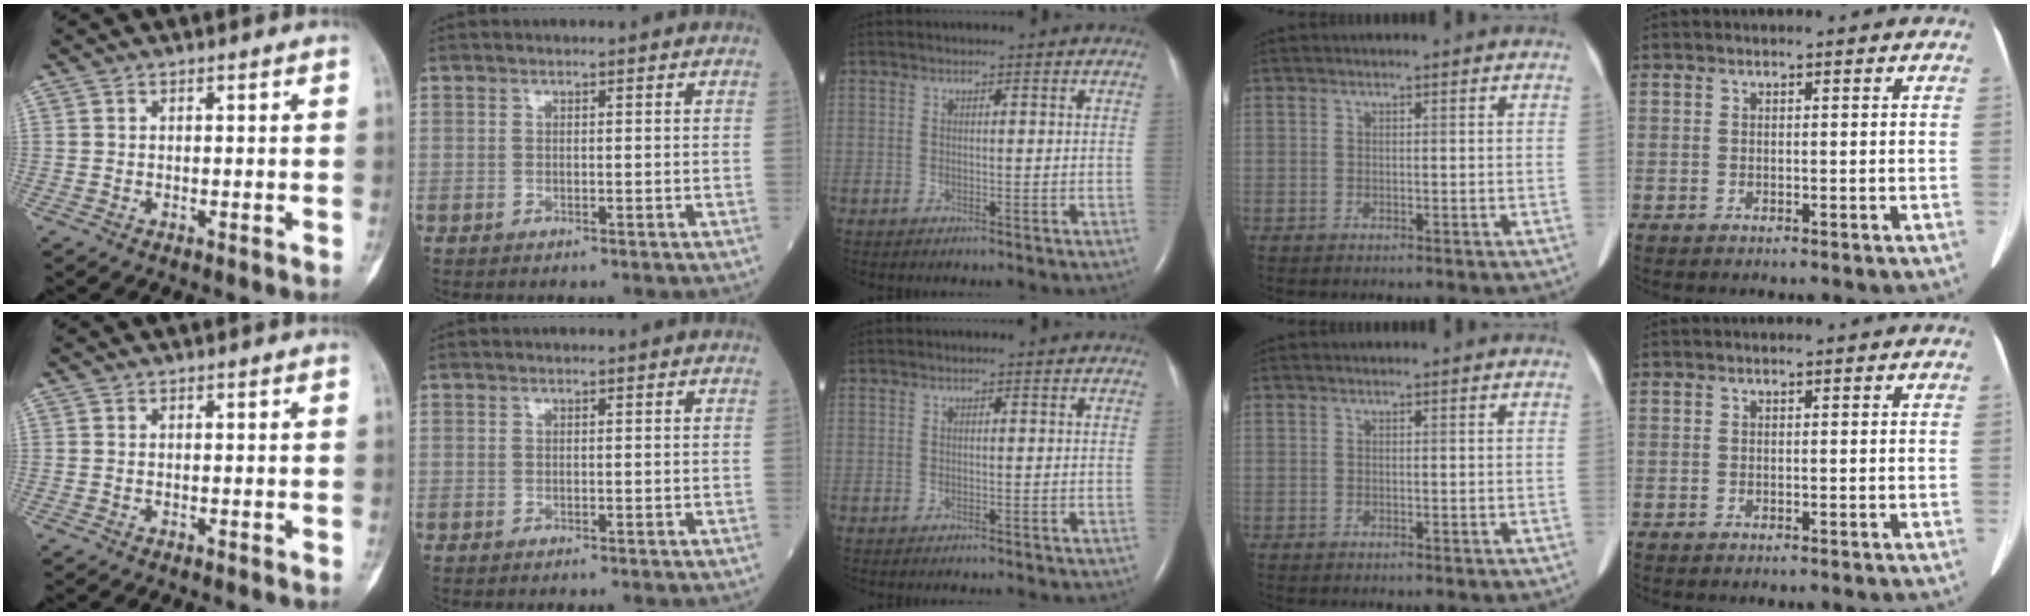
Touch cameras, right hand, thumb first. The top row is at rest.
{}